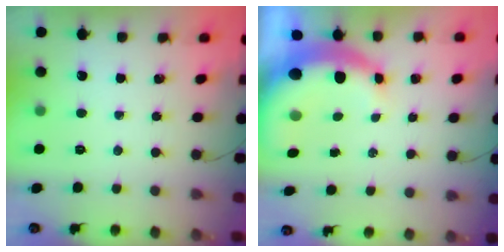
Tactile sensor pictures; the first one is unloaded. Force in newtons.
{"total": 10.0, "press": 9.9, "slide": 1.8}